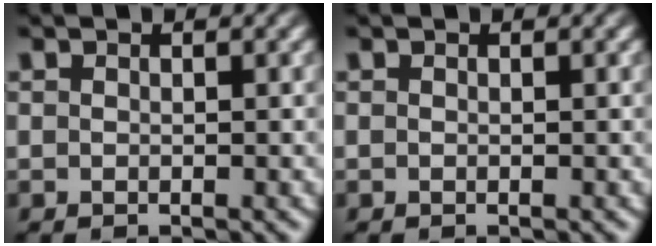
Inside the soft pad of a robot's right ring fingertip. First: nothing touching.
{"total": 0.0}